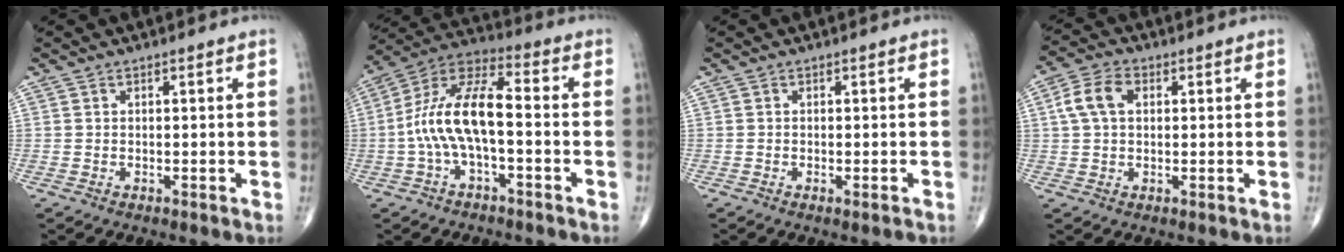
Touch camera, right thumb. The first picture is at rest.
{"total": 13.2, "force": [-2.0, 5.3, 11.9], "torque": [-0.239, 0.050, -0.044]}
{"total": 1.0, "force": [-0.6, 0.2, 0.8], "torque": [-0.011, -0.002, -0.008]}
{"total": 6.6, "force": [1.5, 4.3, 4.8], "torque": [-0.095, 0.017, 0.024]}